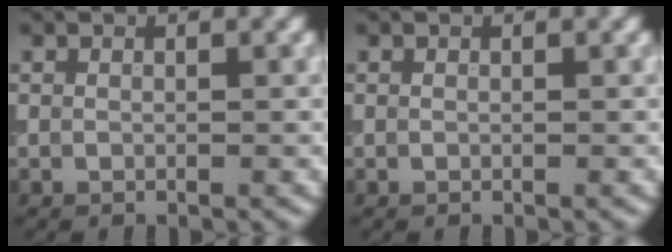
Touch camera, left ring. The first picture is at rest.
{"total": 0.0}